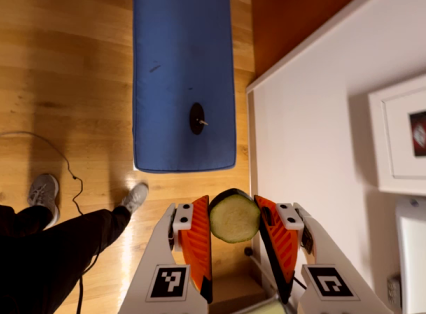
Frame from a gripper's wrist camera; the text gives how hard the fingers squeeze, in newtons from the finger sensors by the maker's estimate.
{"total": 9.4, "left": 9.0, "right": 9.9}